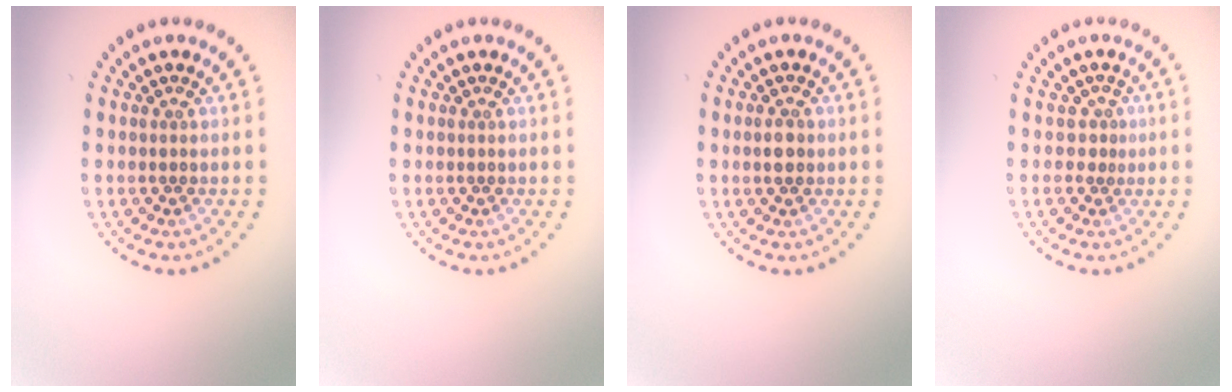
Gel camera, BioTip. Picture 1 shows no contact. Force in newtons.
{"total": 0.0}
{"total": 1.6, "press": 1.6, "slide": 0.3}
{"total": 1.0, "press": 0.4, "slide": 1.0}